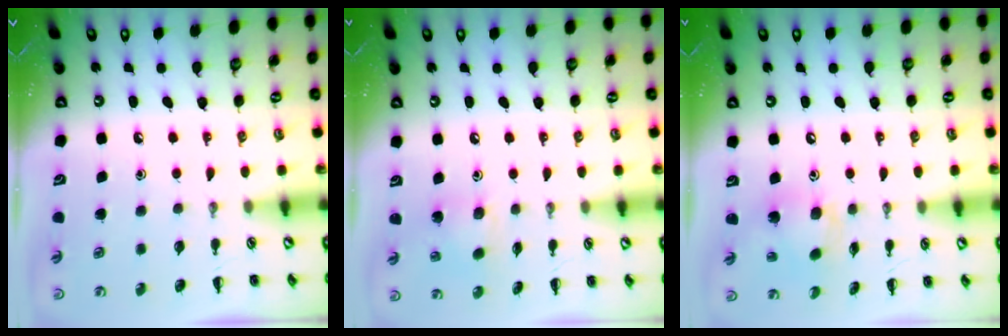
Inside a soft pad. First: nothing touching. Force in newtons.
{"total": 5.2, "press": 5.1, "slide": 0.6}
{"total": 11.1, "press": 10.7, "slide": 2.6}